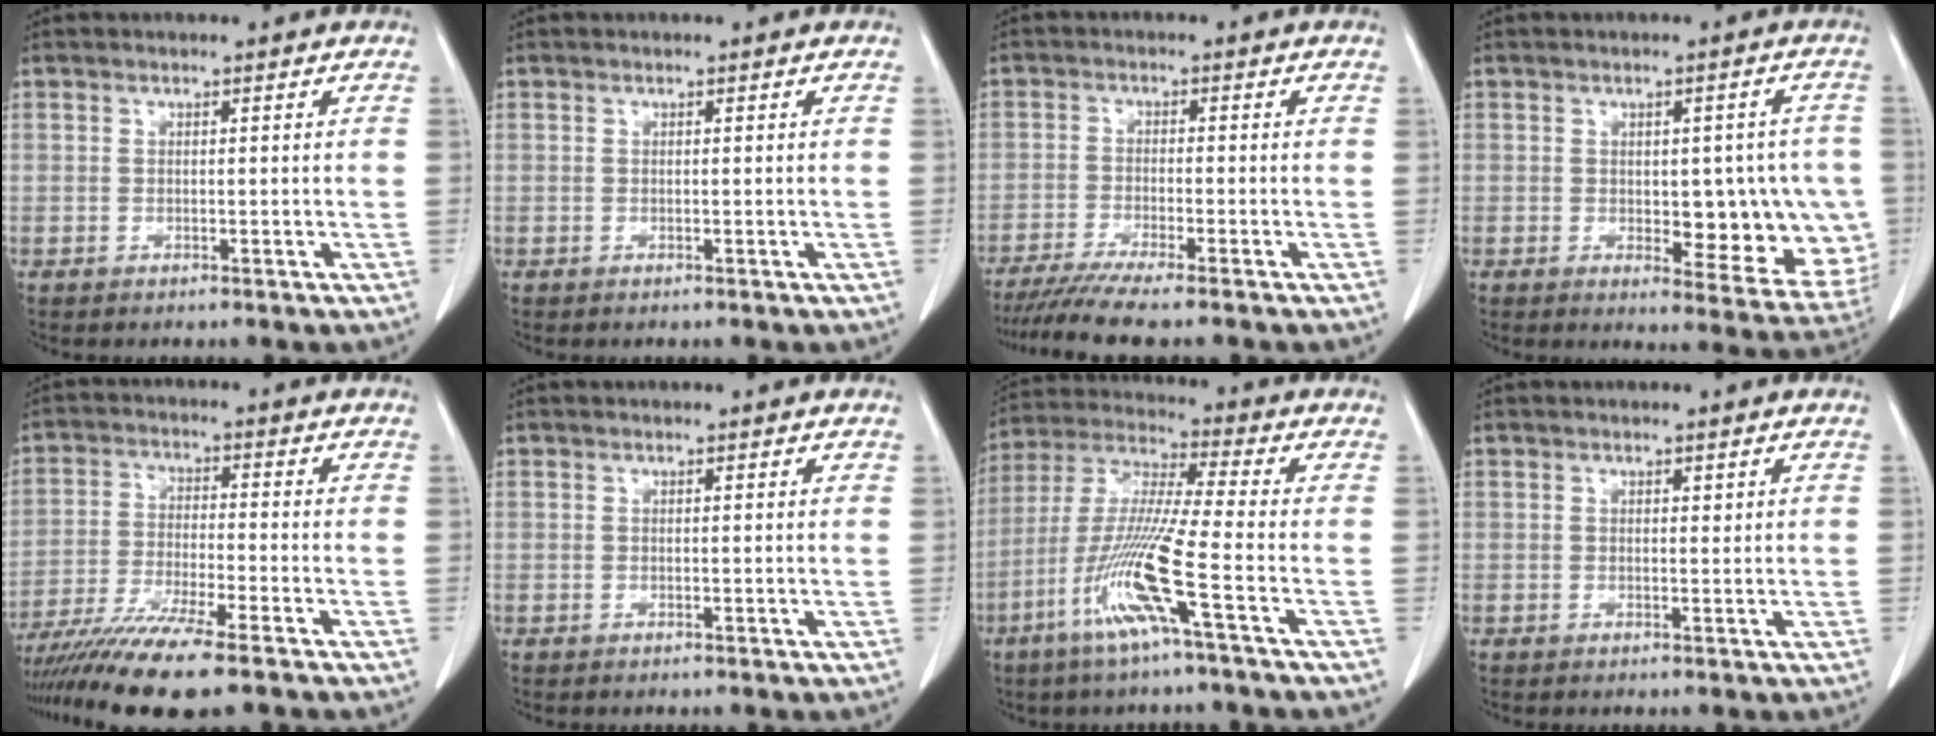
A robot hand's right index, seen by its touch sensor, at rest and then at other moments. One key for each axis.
{"total": 0.0}
{"total": 7.5, "fx": -6.3, "fy": -0.9, "fz": 3.9, "tx": -0.055, "ty": -0.020, "tz": -0.104}
{"total": 11.6, "fx": -1.0, "fy": 5.4, "fz": 10.2, "tx": -0.104, "ty": 0.008, "tz": 0.004}
{"total": 12.4, "fx": -9.7, "fy": -0.3, "fz": 7.7, "tx": -0.133, "ty": -0.033, "tz": -0.163}
{"total": 0.0}
{"total": 12.6, "fx": -5.4, "fy": -1.2, "fz": 11.4, "tx": -0.233, "ty": -0.011, "tz": -0.110}
{"total": 0.5, "fx": 0.3, "fy": 0.3, "fz": 0.3, "tx": -0.003, "ty": -0.002, "tz": 0.004}